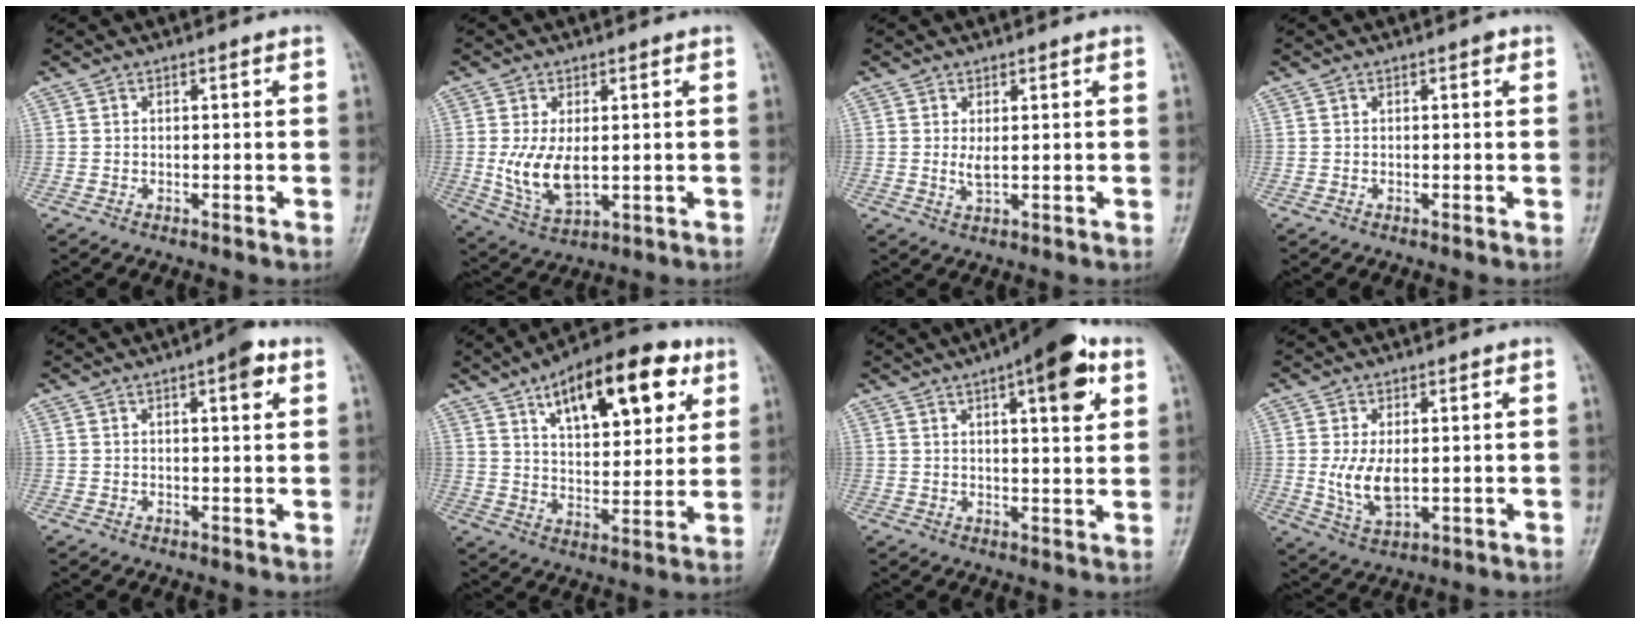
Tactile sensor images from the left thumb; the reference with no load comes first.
{"total": 8.3, "force": [0.1, 4.6, 6.9], "torque": [-0.128, -0.016, 0.014]}
{"total": 2.4, "force": [0.7, 0.9, 2.1], "torque": [-0.037, -0.009, 0.015]}
{"total": 0.8, "force": [0.4, 0.4, 0.6], "torque": [-0.004, 0.000, 0.002]}
{"total": 4.6, "force": [2.1, 1.3, 3.8], "torque": [-0.046, -0.004, 0.025]}
{"total": 19.9, "force": [9.5, 8.9, 15.0], "torque": [-0.182, -0.023, 0.146]}
{"total": 12.2, "force": [5.7, 3.8, 10.0], "torque": [-0.116, -0.011, 0.072]}
{"total": 6.8, "force": [0.3, 3.8, 5.7], "torque": [-0.105, -0.016, 0.014]}